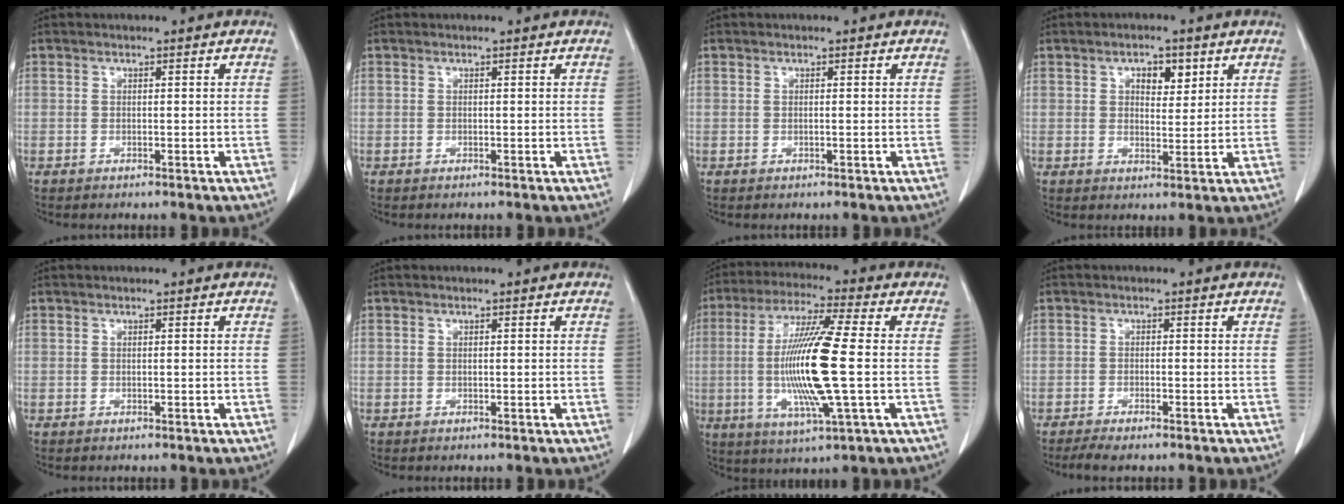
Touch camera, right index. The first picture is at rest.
{"total": 0.0}
{"total": 0.0}
{"total": 4.1, "force": [1.9, 2.1, 3.0], "torque": [-0.043, 0.003, 0.030]}
{"total": 0.0}
{"total": 0.0}
{"total": 15.4, "force": [-1.2, 0.4, 15.3], "torque": [-0.309, -0.011, -0.029]}
{"total": 4.0, "force": [-3.2, 0.6, 2.3], "torque": [-0.036, -0.008, -0.049]}